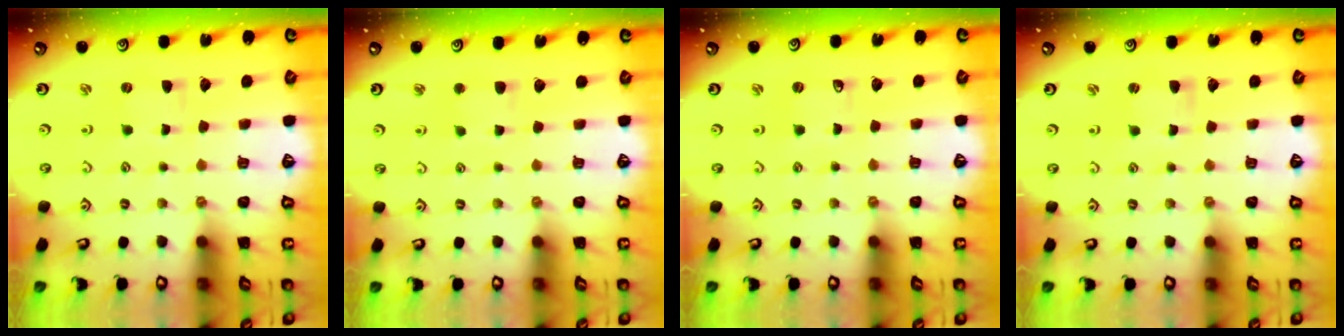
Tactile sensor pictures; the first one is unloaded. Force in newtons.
{"total": 2.8, "press": 2.8, "slide": 0.5}
{"total": 1.2, "press": 1.2, "slide": 0.1}
{"total": 1.7, "press": 1.7, "slide": 0.3}